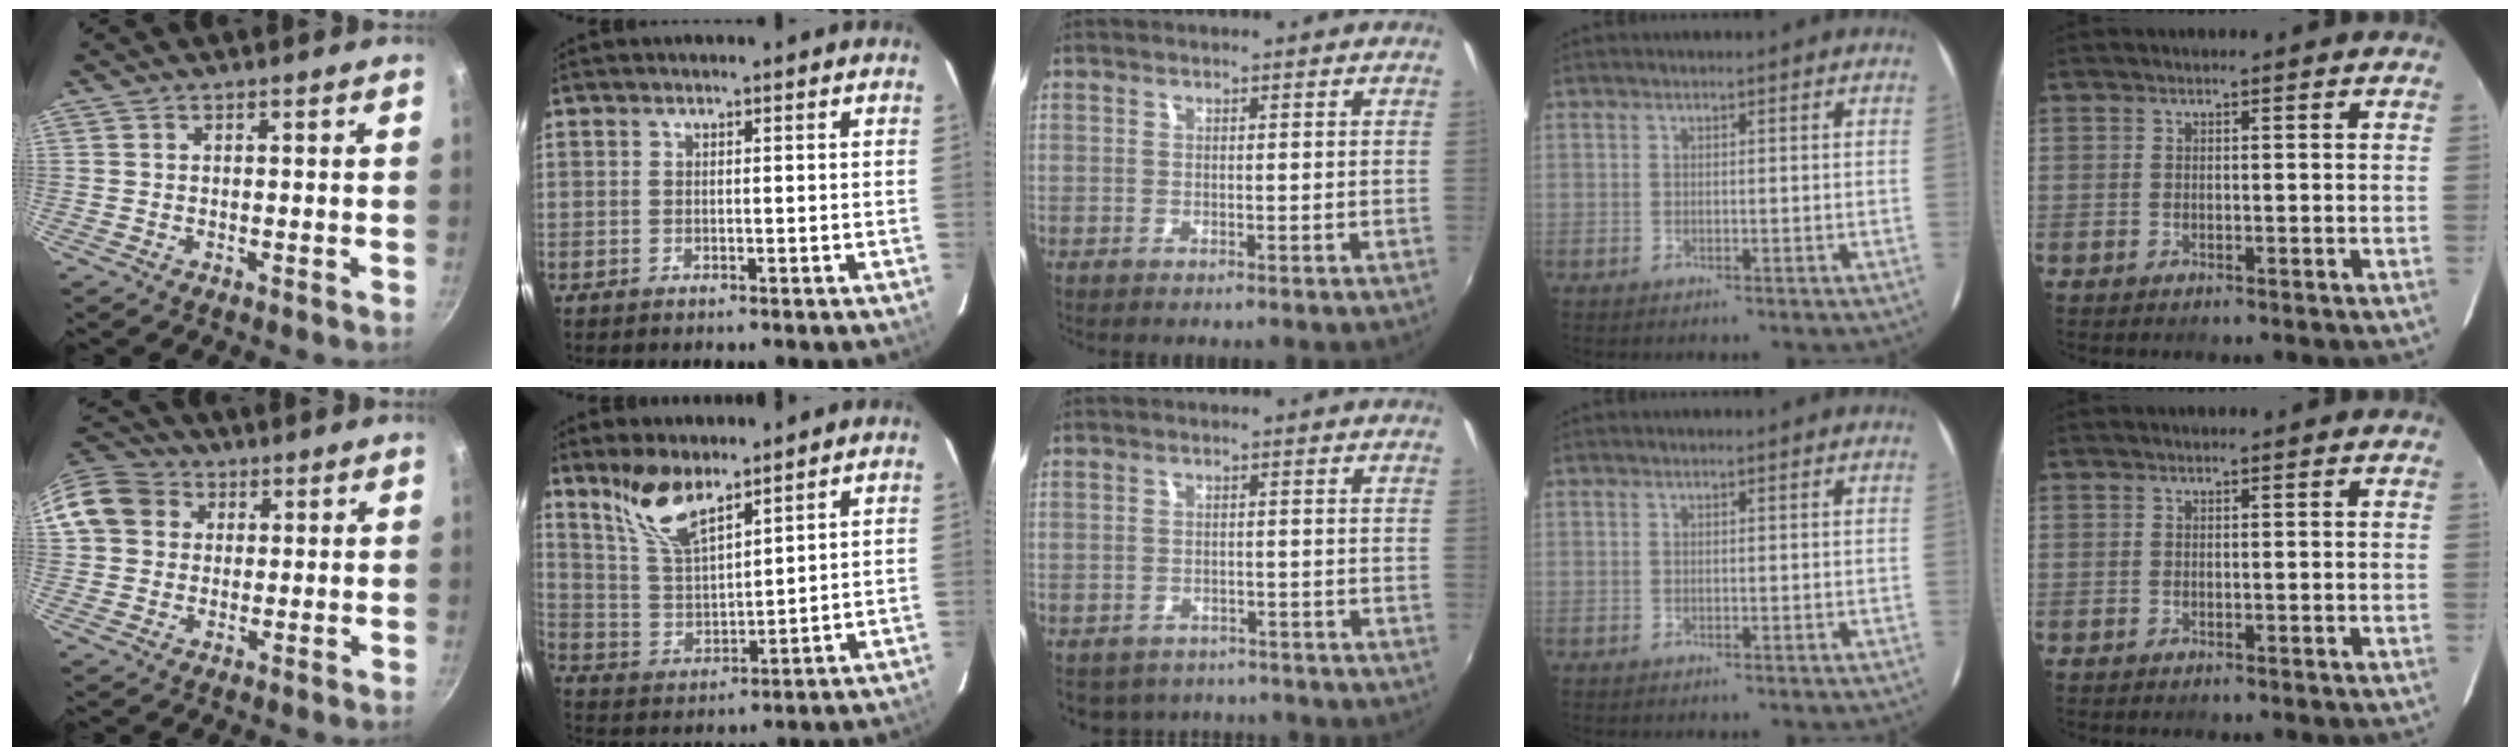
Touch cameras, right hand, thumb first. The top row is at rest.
{"thumb": {"total": 11.4, "force": [2.8, 10.0, 4.9], "torque": [-0.078, 0.023, 0.038]}, "index": {"total": 9.7, "force": [7.3, 2.9, 5.7], "torque": [-0.112, 0.005, 0.154]}, "middle": {"total": 7.9, "force": [-6.7, 3.6, 1.9], "torque": [-0.047, -0.007, -0.088]}}